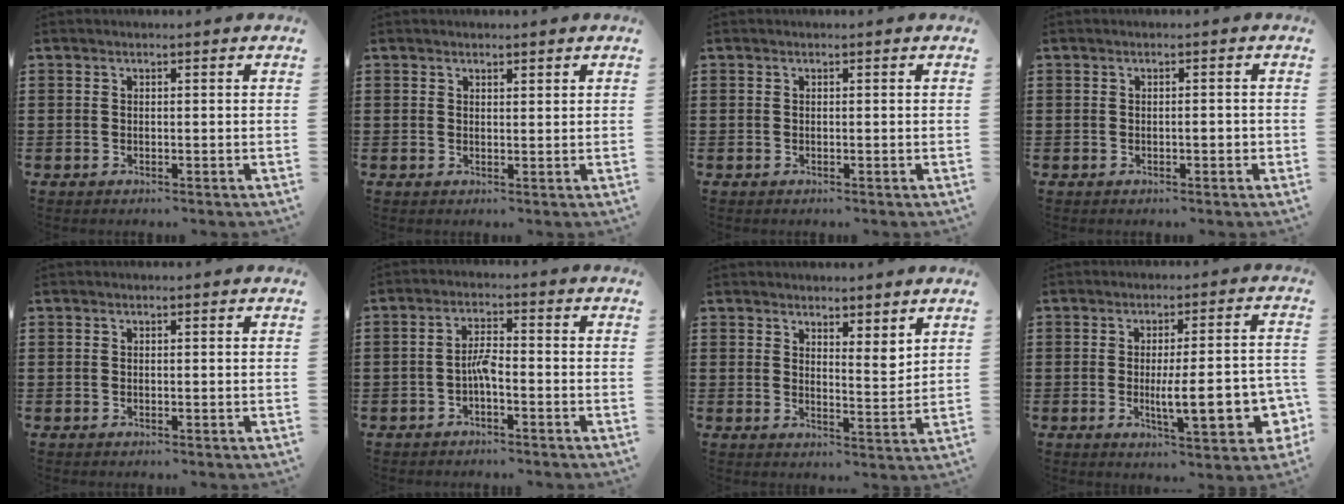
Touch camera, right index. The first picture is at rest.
{"total": 1.0, "force": [0.9, 0.4, 0.2], "torque": [-0.005, 0.002, 0.018]}
{"total": 0.0}
{"total": 1.5, "force": [-0.3, 0.4, 1.4], "torque": [-0.026, -0.001, -0.006]}
{"total": 0.0}
{"total": 3.2, "force": [-1.4, 0.6, 2.8], "torque": [-0.060, 0.004, -0.029]}
{"total": 3.6, "force": [3.4, 0.9, 0.6], "torque": [-0.013, -0.010, 0.063]}
{"total": 10.7, "force": [-2.1, 2.8, 10.1], "torque": [-0.145, -0.012, -0.032]}